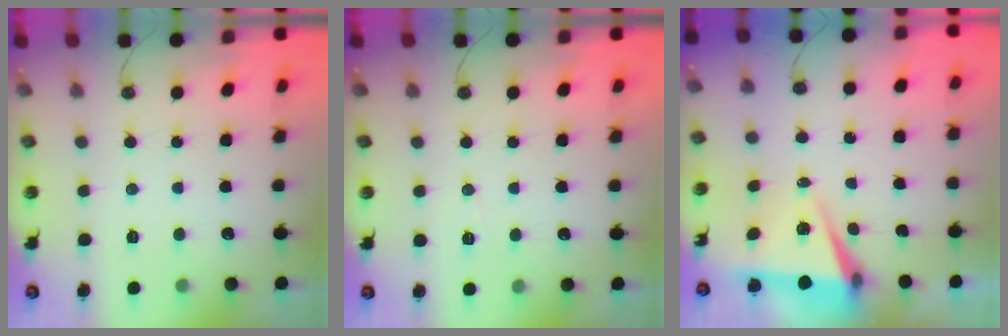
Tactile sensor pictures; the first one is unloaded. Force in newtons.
{"total": 4.4, "press": 4.3, "slide": 0.8}
{"total": 6.9, "press": 5.4, "slide": 4.3}